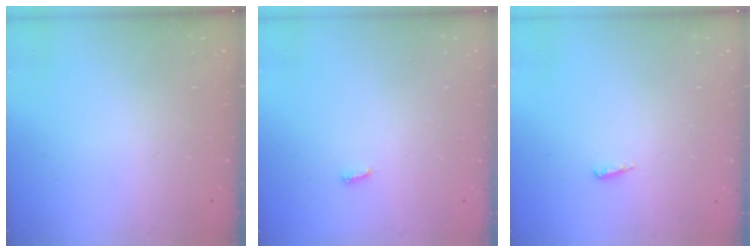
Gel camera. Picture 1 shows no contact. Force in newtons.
{"total": 2.9, "press": 2.9, "slide": 0.3}
{"total": 3.6, "press": 3.5, "slide": 0.6}